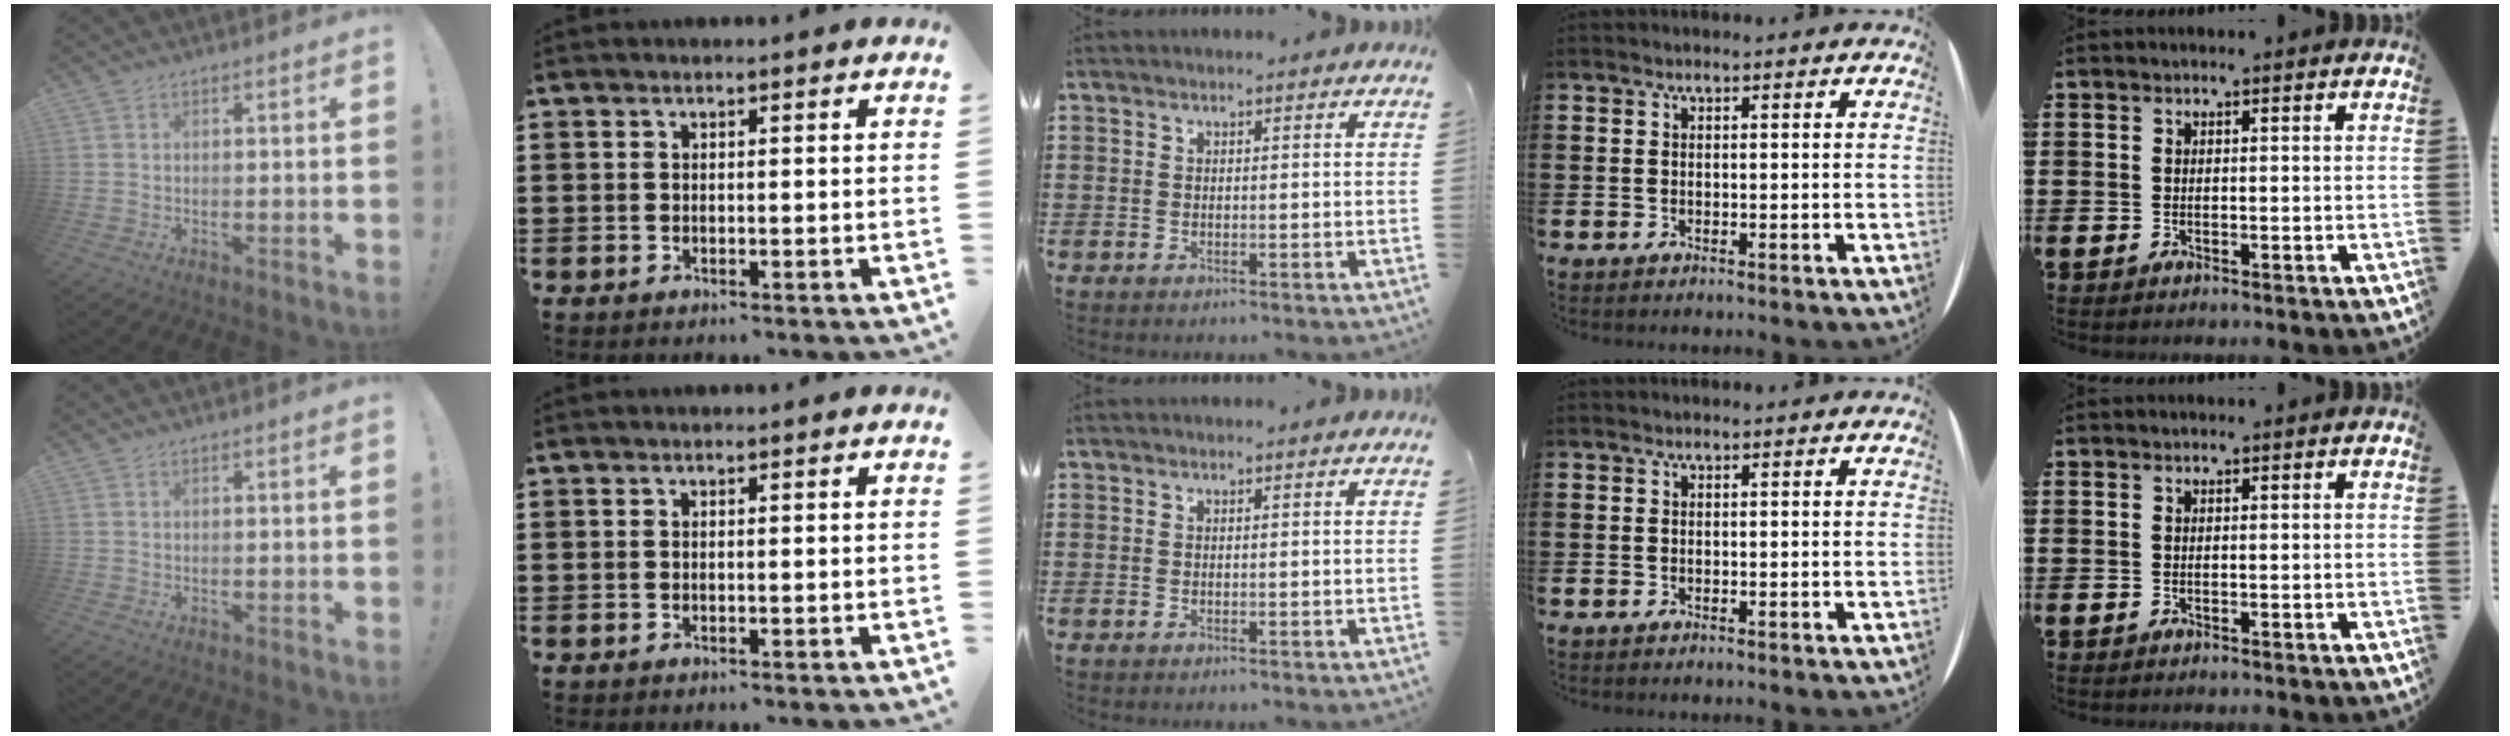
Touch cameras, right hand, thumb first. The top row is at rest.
{}